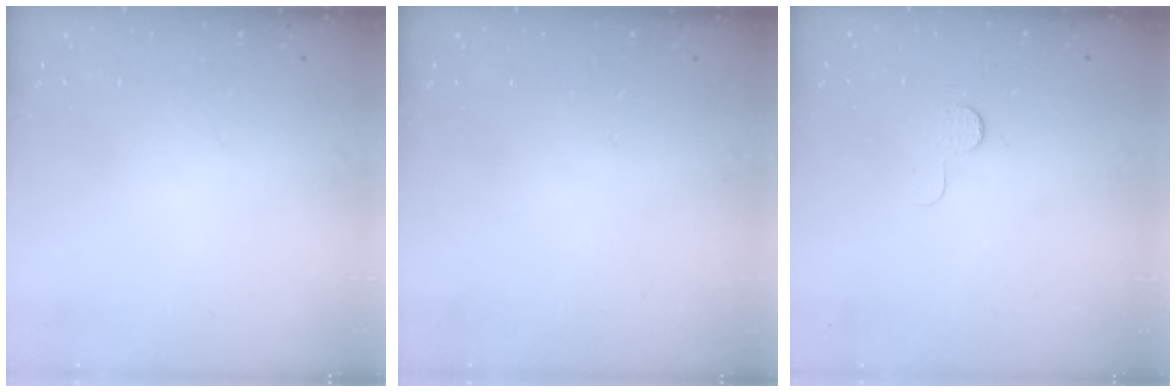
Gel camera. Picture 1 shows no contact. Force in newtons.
{"total": 0.0}
{"total": 3.9, "press": 3.9, "slide": 0.4}